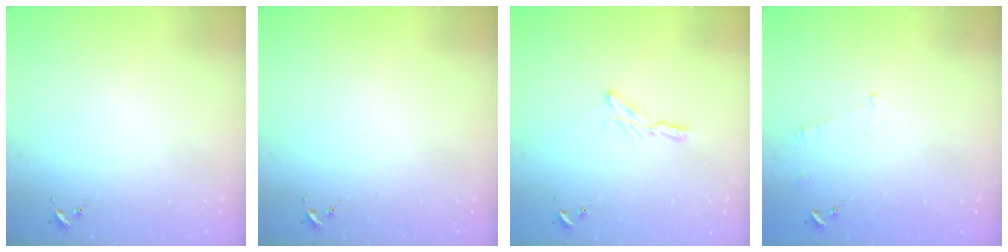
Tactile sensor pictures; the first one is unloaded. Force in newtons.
{"total": 0.0}
{"total": 5.4, "press": 5.4, "slide": 0.4}
{"total": 4.5, "press": 4.2, "slide": 1.4}